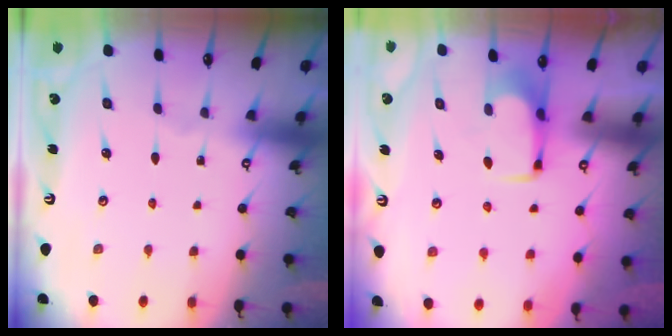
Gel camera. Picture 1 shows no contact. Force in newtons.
{"total": 1.5, "press": 1.4, "slide": 0.5}